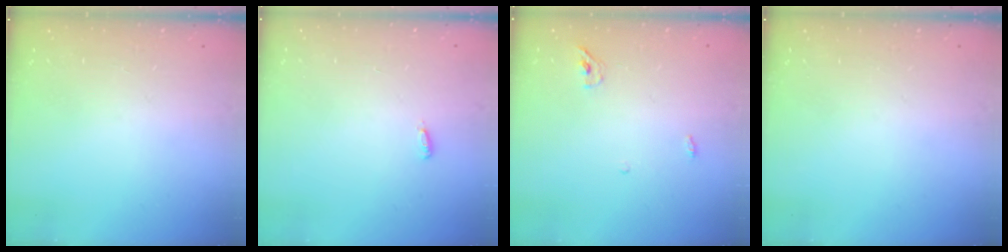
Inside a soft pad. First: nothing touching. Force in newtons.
{"total": 2.9, "press": 2.8, "slide": 0.9}
{"total": 3.9, "press": 3.7, "slide": 1.2}
{"total": 0.0}